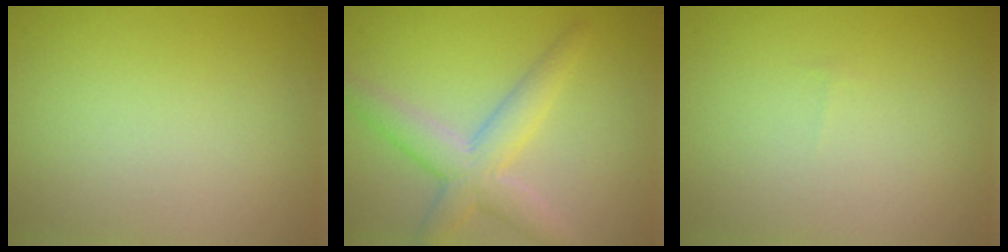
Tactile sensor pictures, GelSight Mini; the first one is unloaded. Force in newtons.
{"total": 4.5, "press": 4.5, "slide": 0.4}
{"total": 0.0}